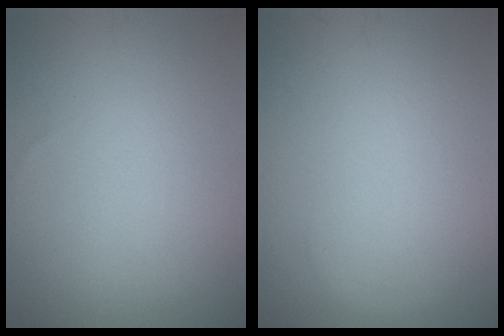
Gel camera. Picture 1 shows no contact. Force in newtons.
{"total": 0.5, "press": 0.5, "slide": 0.1}